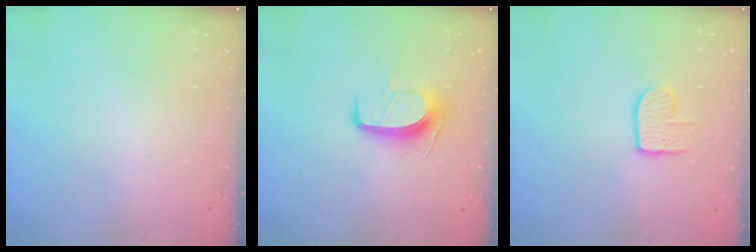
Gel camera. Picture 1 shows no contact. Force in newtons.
{"total": 9.9, "press": 9.9, "slide": 0.2}
{"total": 7.4, "press": 7.4, "slide": 0.2}